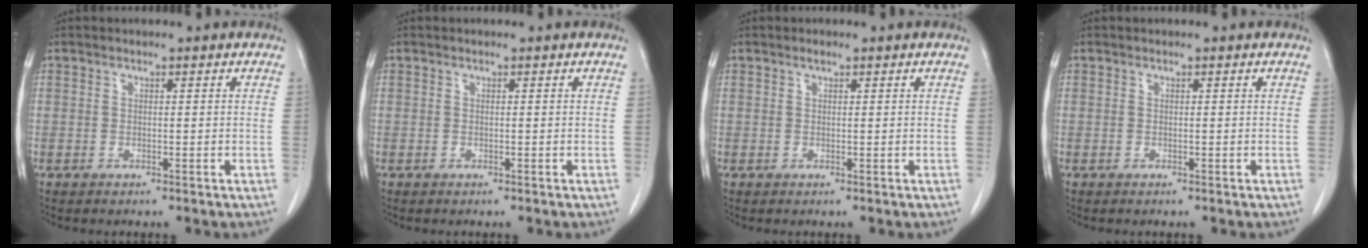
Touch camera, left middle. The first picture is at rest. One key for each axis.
{"total": 0.0}
{"total": 0.6, "fx": 0.5, "fy": 0.2, "fz": 0.4, "tx": -0.011, "ty": 0.000, "tz": 0.008}
{"total": 0.0}